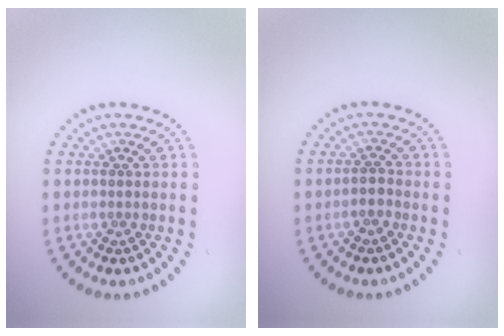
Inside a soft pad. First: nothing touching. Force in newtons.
{"total": 1.2, "press": 1.0, "slide": 0.6}